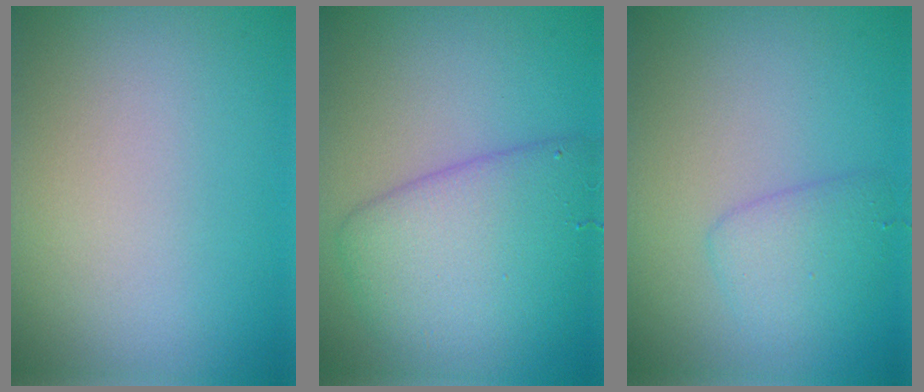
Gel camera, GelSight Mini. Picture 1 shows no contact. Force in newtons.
{"total": 6.1, "press": 6.1, "slide": 0.1}
{"total": 2.3, "press": 2.3, "slide": 0.2}